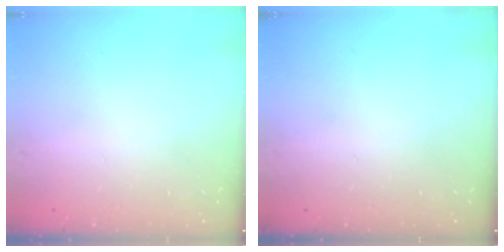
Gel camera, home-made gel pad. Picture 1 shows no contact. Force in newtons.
{"total": 0.0}